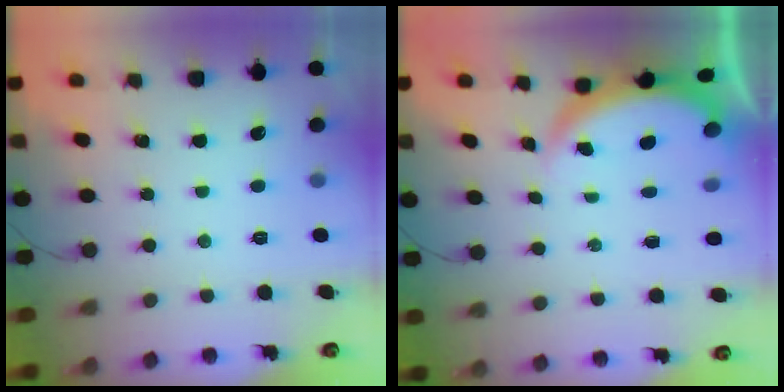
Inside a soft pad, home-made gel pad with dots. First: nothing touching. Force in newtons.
{"total": 4.0, "press": 4.0, "slide": 0.2}